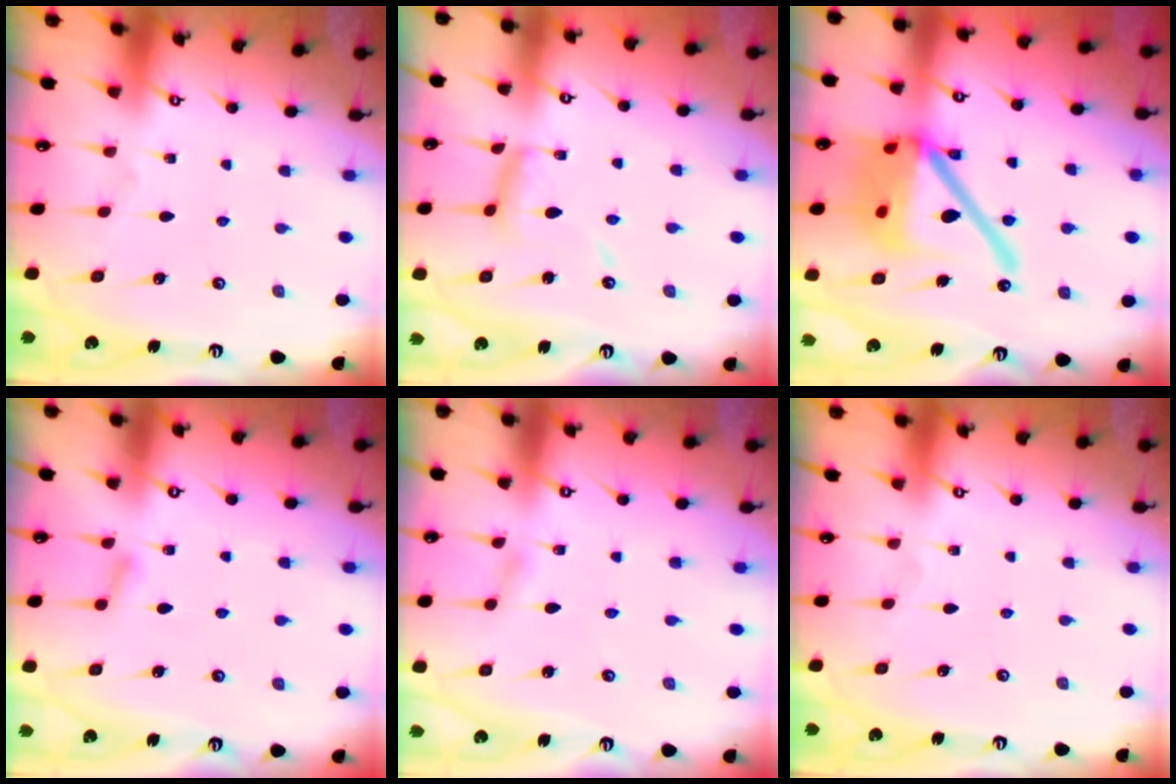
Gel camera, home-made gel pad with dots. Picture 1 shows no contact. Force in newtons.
{"total": 10.2, "press": 10.2, "slide": 0.8}
{"total": 20.7, "press": 20.6, "slide": 2.6}
{"total": 4.3, "press": 4.3, "slide": 0.5}
{"total": 1.9, "press": 1.9, "slide": 0.2}
{"total": 0.0}